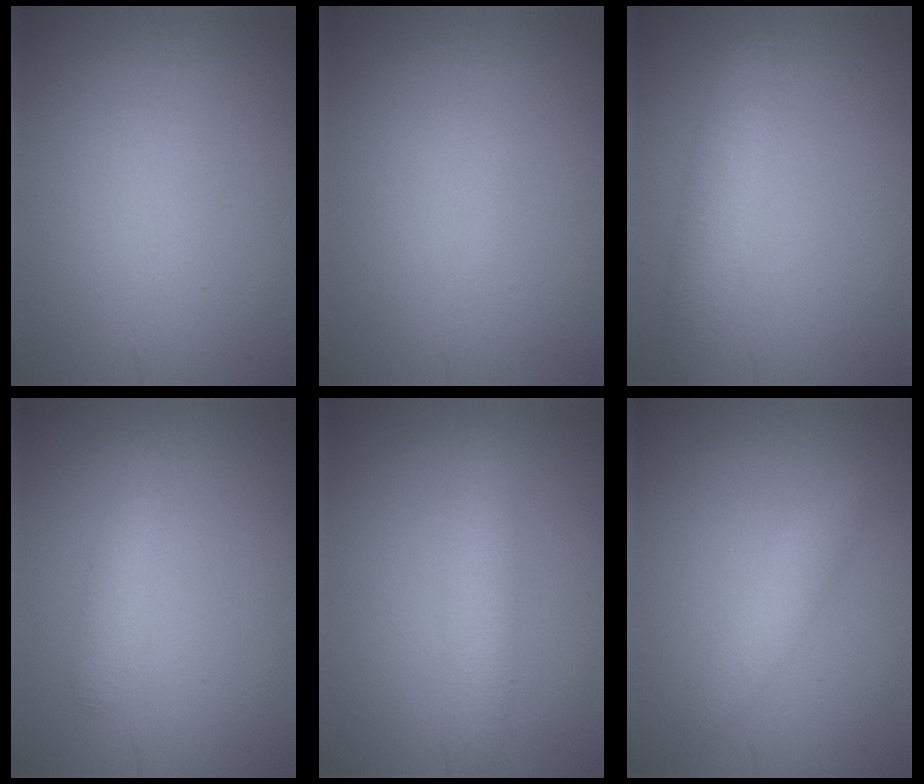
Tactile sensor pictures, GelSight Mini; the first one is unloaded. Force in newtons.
{"total": 0.0}
{"total": 3.0, "press": 3.0, "slide": 0.1}
{"total": 1.6, "press": 1.6, "slide": 0.0}
{"total": 2.7, "press": 2.7, "slide": 0.1}
{"total": 2.1, "press": 2.1, "slide": 0.2}